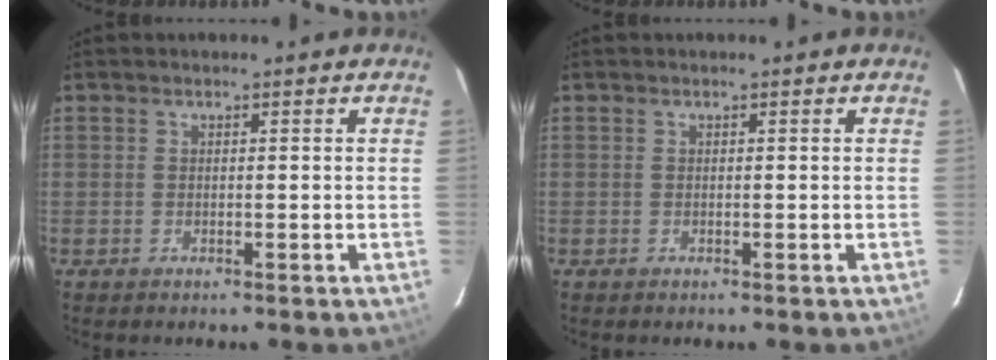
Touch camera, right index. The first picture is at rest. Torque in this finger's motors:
{"motor_torque": [0.00, 0.00, 0.04, 0.00]}